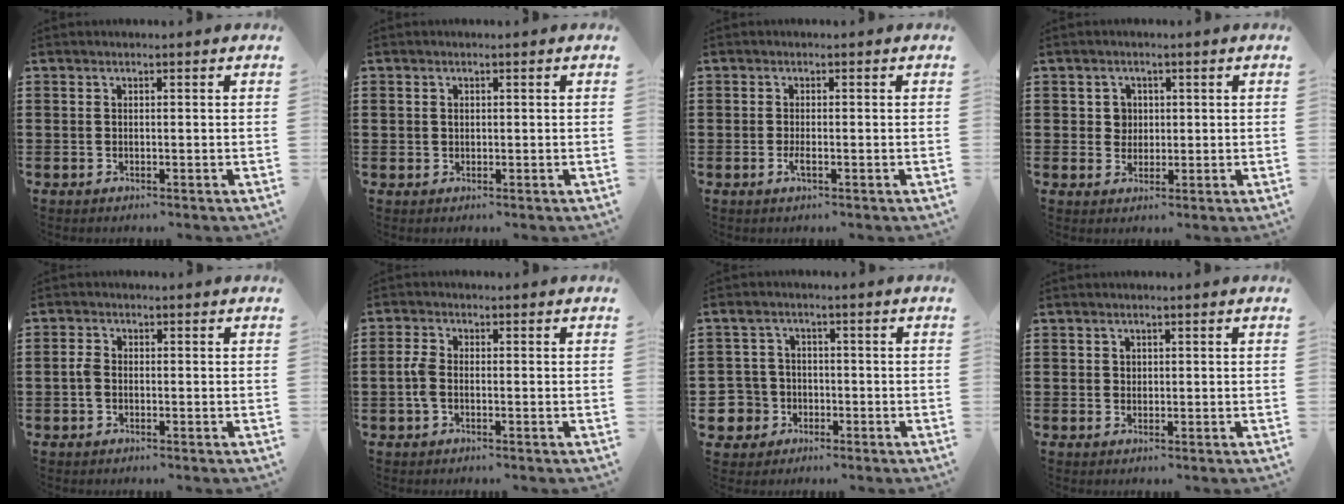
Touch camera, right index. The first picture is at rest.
{"total": 0.8, "force": [0.2, 0.8, 0.3], "torque": [-0.008, 0.005, 0.004]}
{"total": 1.5, "force": [-0.6, 0.3, 1.3], "torque": [-0.032, -0.009, -0.011]}
{"total": 2.5, "force": [0.5, 2.3, 0.9], "torque": [-0.026, 0.010, 0.006]}
{"total": 2.0, "force": [-0.6, 1.1, 1.5], "torque": [-0.046, -0.004, -0.015]}
{"total": 2.7, "force": [-0.7, 1.2, 2.3], "torque": [-0.066, -0.005, -0.020]}
{"total": 5.2, "force": [-1.5, 4.8, 1.2], "torque": [-0.060, 0.005, -0.034]}
{"total": 0.6, "force": [0.3, 0.5, 0.1], "torque": [-0.004, 0.002, 0.007]}